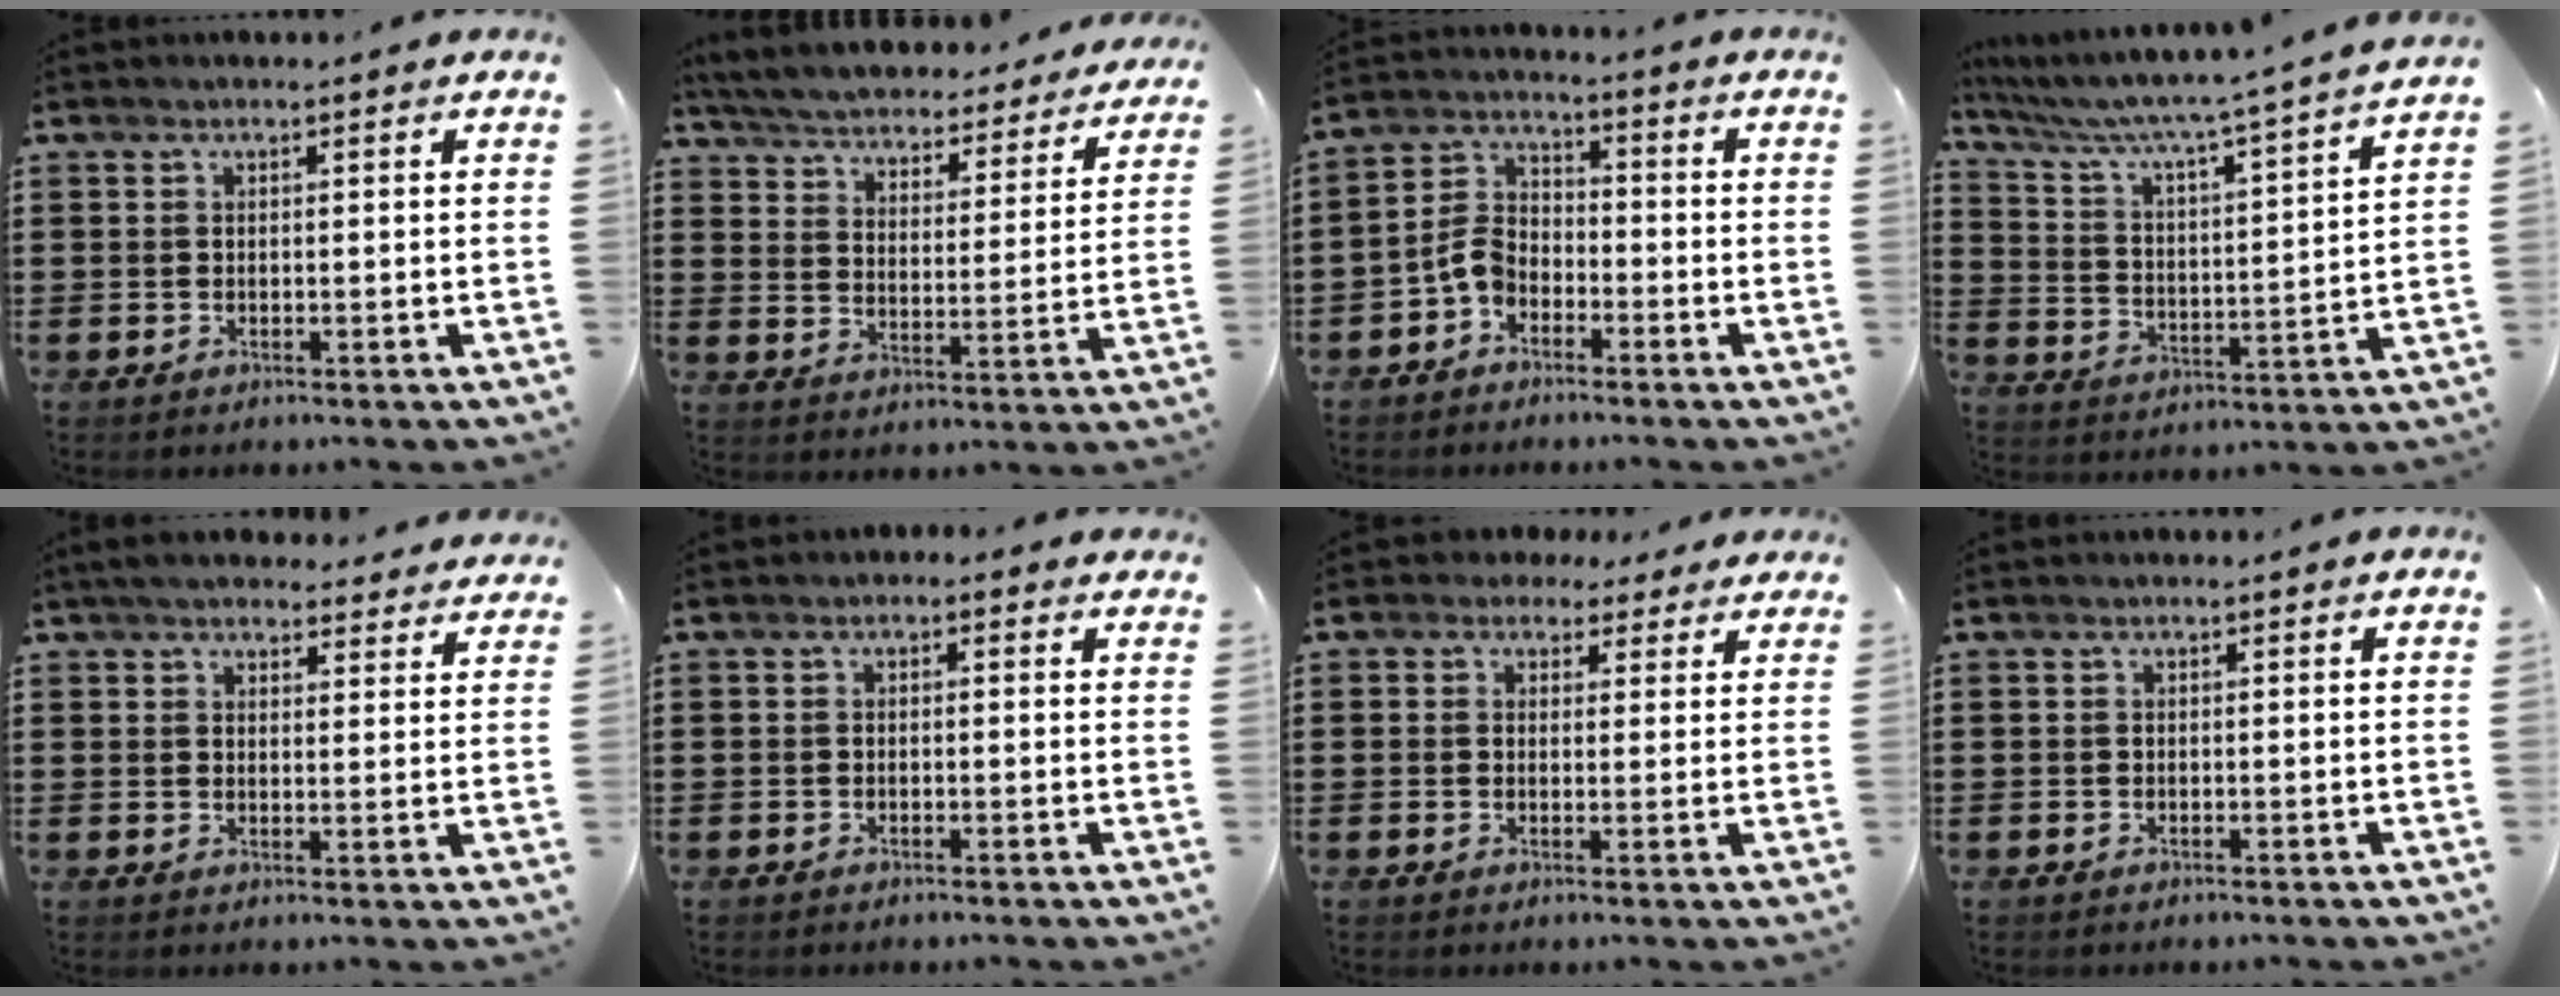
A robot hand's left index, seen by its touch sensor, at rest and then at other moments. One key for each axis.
{"total": 4.5, "fx": 4.5, "fy": -0.2, "fz": 0.3, "tx": -0.033, "ty": -0.041, "tz": 0.071}
{"total": 5.0, "fx": -3.1, "fy": 3.2, "fz": 2.4, "tx": -0.068, "ty": 0.011, "tz": -0.067}
{"total": 5.1, "fx": 4.4, "fy": -0.6, "fz": 2.4, "tx": -0.070, "ty": -0.045, "tz": 0.062}
{"total": 4.6, "fx": 4.4, "fy": 0.9, "fz": 1.2, "tx": -0.037, "ty": -0.012, "tz": 0.080}
{"total": 0.9, "fx": -0.2, "fy": 0.8, "fz": 0.3, "tx": -0.009, "ty": 0.005, "tz": -0.005}
{"total": 2.6, "fx": 1.8, "fy": 1.8, "fz": 0.5, "tx": -0.021, "ty": 0.008, "tz": 0.033}
{"total": 0.0}